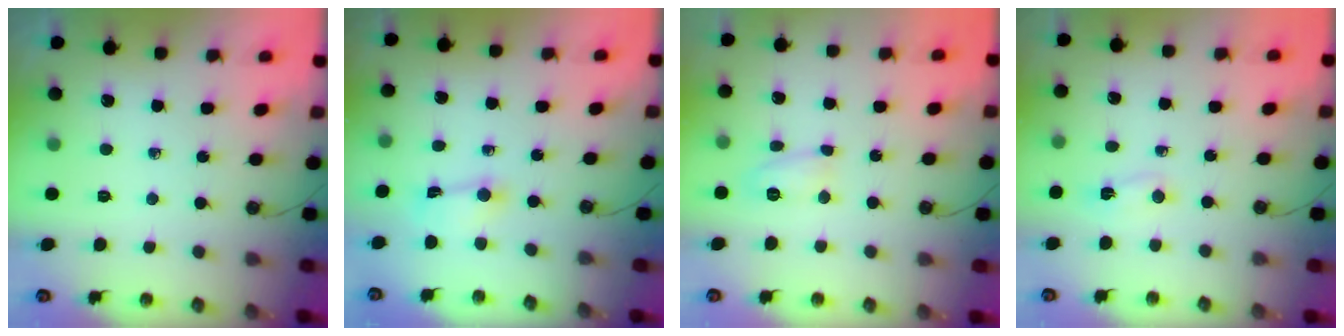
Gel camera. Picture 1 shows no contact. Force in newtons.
{"total": 2.1, "press": 2.0, "slide": 0.6}
{"total": 6.3, "press": 6.3, "slide": 0.7}
{"total": 2.4, "press": 2.4, "slide": 0.5}